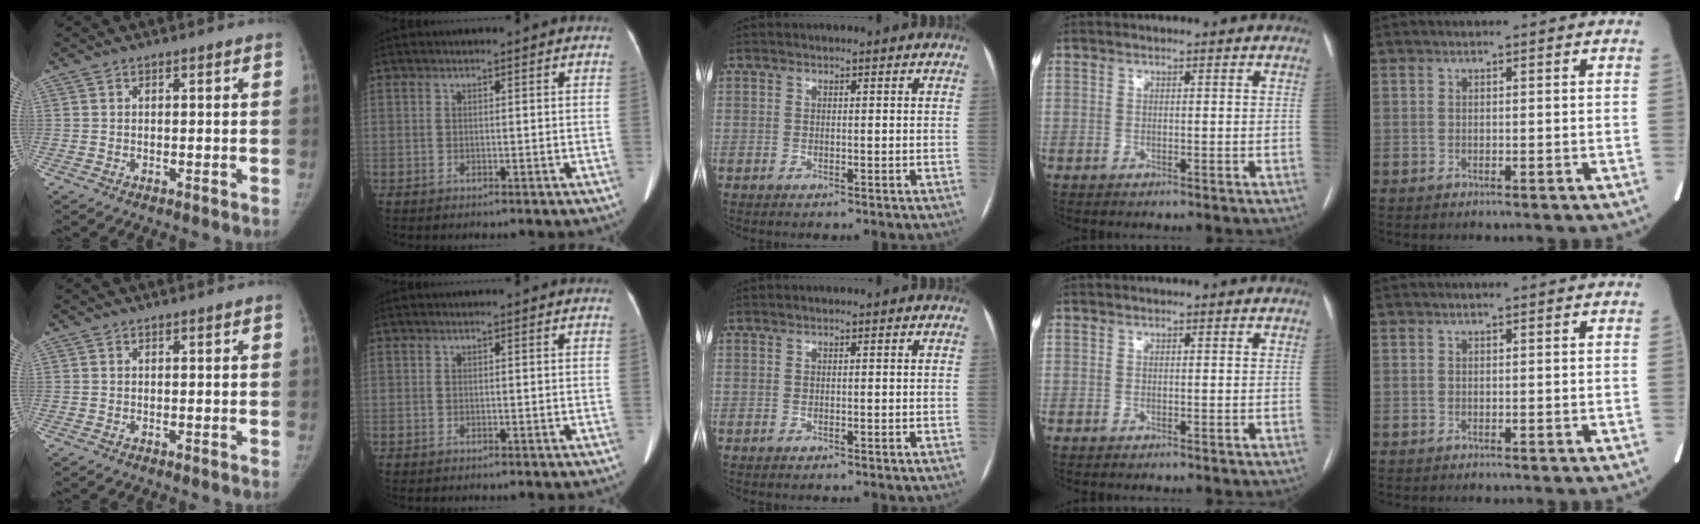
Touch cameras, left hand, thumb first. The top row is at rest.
{}